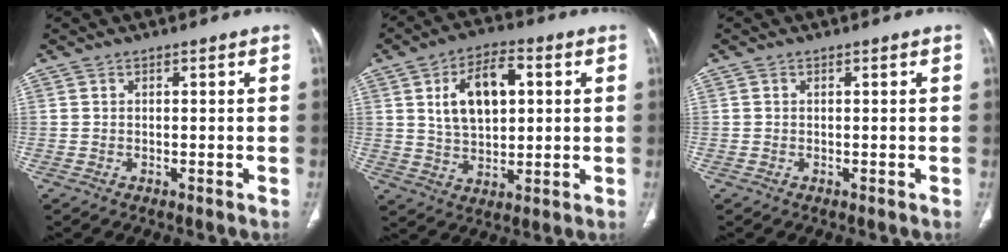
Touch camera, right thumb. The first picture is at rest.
{"total": 12.4, "force": [3.1, 7.2, 9.6], "torque": [-0.146, 0.004, 0.054]}
{"total": 0.0}